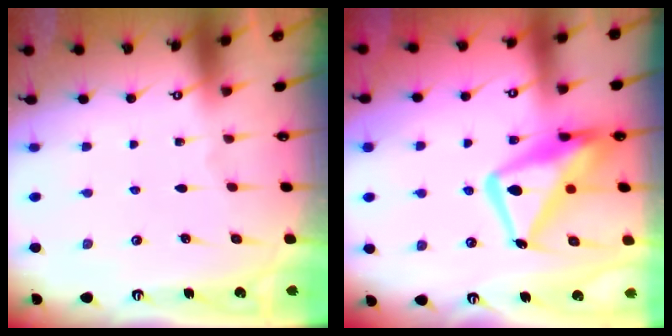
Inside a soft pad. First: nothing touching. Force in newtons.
{"total": 16.7, "press": 16.7, "slide": 1.5}